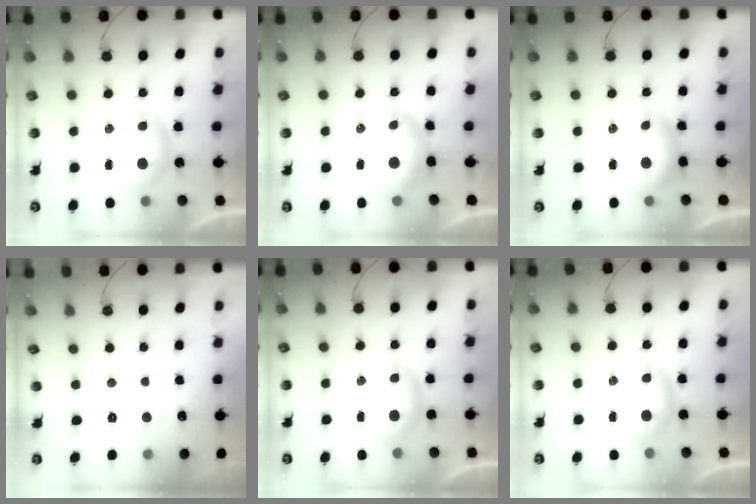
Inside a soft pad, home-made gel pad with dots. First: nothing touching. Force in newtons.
{"total": 2.4, "press": 2.3, "slide": 0.7}
{"total": 0.0}
{"total": 2.2, "press": 2.1, "slide": 0.6}
{"total": 0.0}
{"total": 0.0}